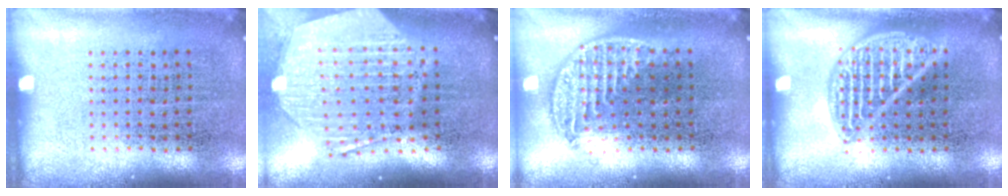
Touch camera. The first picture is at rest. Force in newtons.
{"total": 3.0, "press": 2.4, "slide": 1.8}
{"total": 1.2, "press": 1.1, "slide": 0.5}
{"total": 2.2, "press": 2.1, "slide": 0.3}